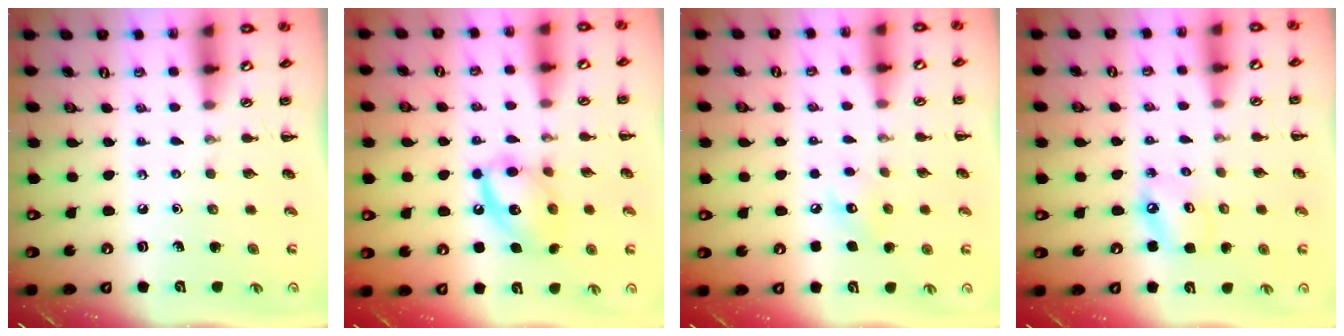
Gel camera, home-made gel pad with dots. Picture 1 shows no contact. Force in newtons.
{"total": 12.7, "press": 12.7, "slide": 0.9}
{"total": 6.4, "press": 6.3, "slide": 1.2}
{"total": 5.0, "press": 4.9, "slide": 0.8}